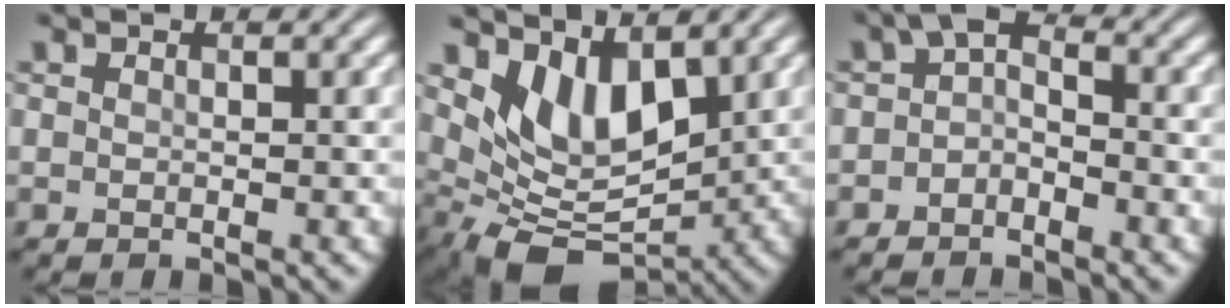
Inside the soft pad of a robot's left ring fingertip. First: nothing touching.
{"total": 5.9, "force": [2.1, 3.4, 4.3], "torque": [-0.079, -0.022, 0.045]}
{"total": 2.8, "force": [-0.8, 1.7, 2.0], "torque": [-0.031, 0.012, -0.026]}